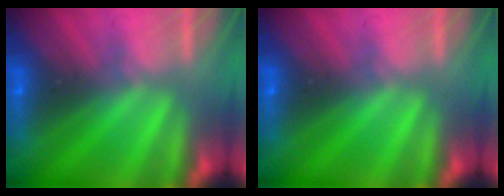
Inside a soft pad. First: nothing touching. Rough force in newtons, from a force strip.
{"total": 0.0}